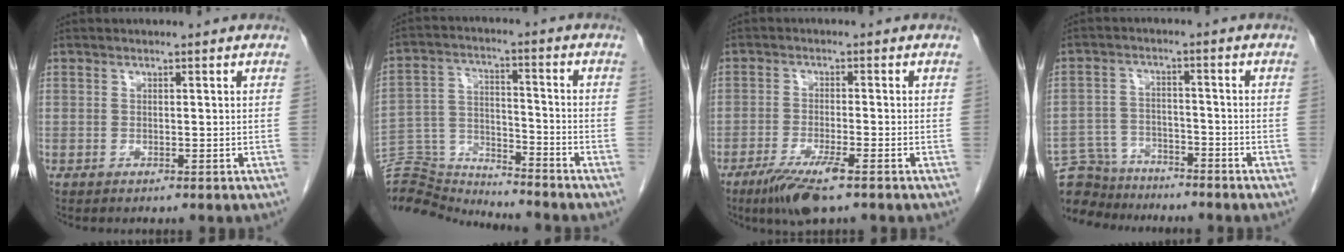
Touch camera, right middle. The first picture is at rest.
{"total": 14.1, "force": [-14.0, 0.7, 0.4], "torque": [-0.015, 0.031, -0.248]}
{"total": 6.6, "force": [-4.2, 0.5, 5.1], "torque": [-0.100, -0.017, -0.073]}
{"total": 9.4, "force": [-8.7, 3.4, 0.5], "torque": [-0.015, 0.018, -0.147]}